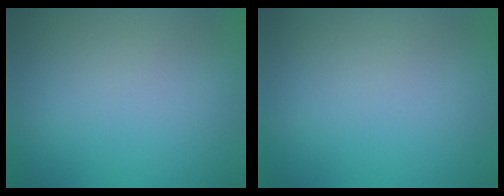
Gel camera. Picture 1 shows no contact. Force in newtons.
{"total": 0.0}